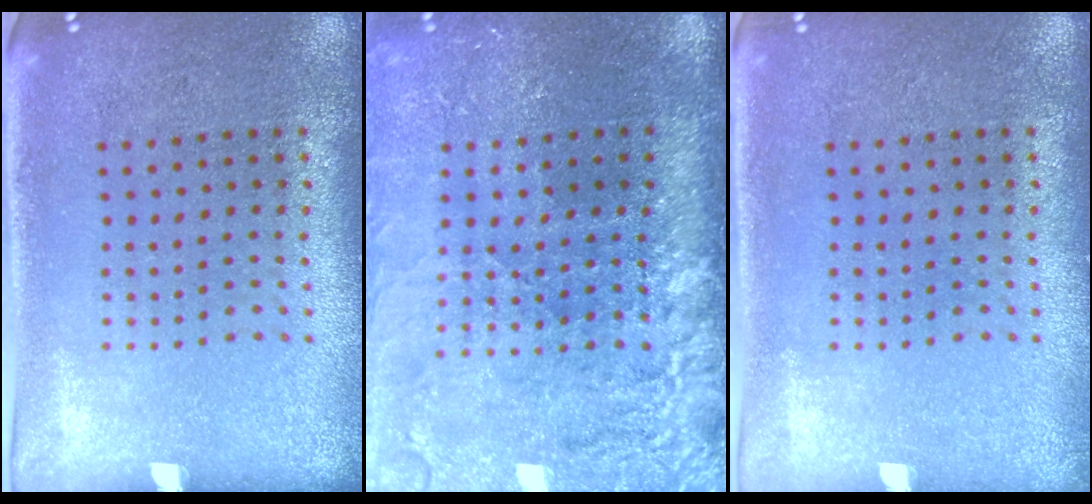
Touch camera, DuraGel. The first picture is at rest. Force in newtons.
{"total": 4.6, "press": 3.7, "slide": 2.7}
{"total": 0.8, "press": 0.7, "slide": 0.4}